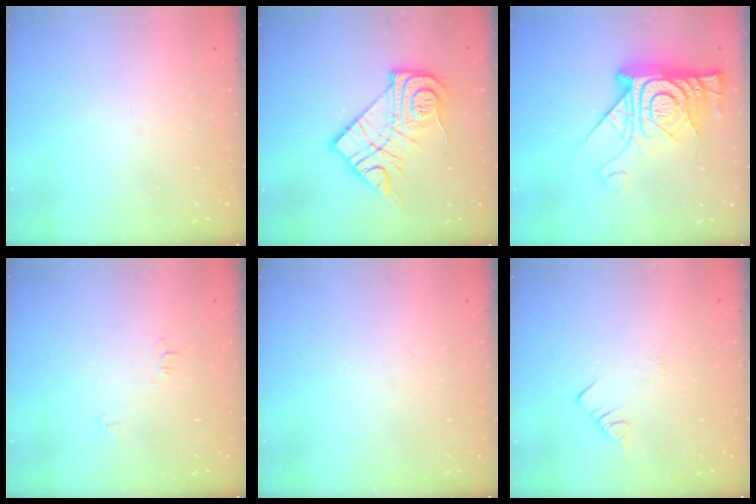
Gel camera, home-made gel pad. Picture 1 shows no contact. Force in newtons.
{"total": 17.7, "press": 17.6, "slide": 1.1}
{"total": 20.4, "press": 20.4, "slide": 1.8}
{"total": 4.3, "press": 4.2, "slide": 0.6}
{"total": 0.0}
{"total": 2.4, "press": 2.3, "slide": 0.4}